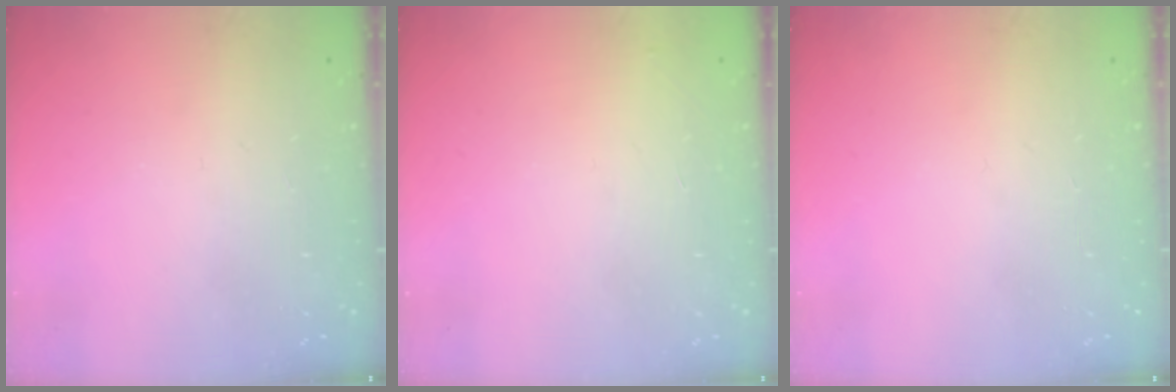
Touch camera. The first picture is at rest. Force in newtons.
{"total": 2.9, "press": 2.9, "slide": 0.1}
{"total": 0.0}